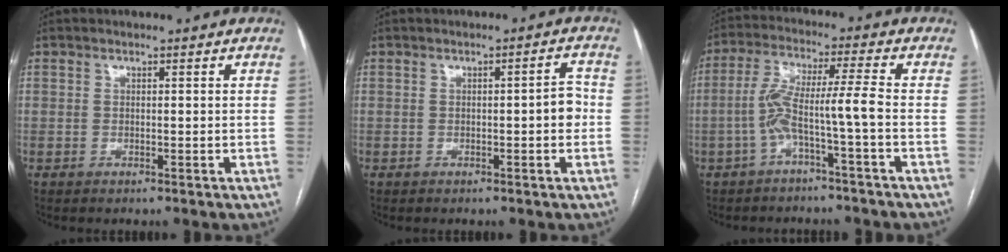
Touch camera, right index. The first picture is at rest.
{"total": 2.9, "force": [-0.5, 0.6, 2.8], "torque": [-0.028, 0.006, -0.010]}
{"total": 7.2, "force": [-2.6, -0.8, 6.7], "torque": [-0.135, 0.028, -0.049]}